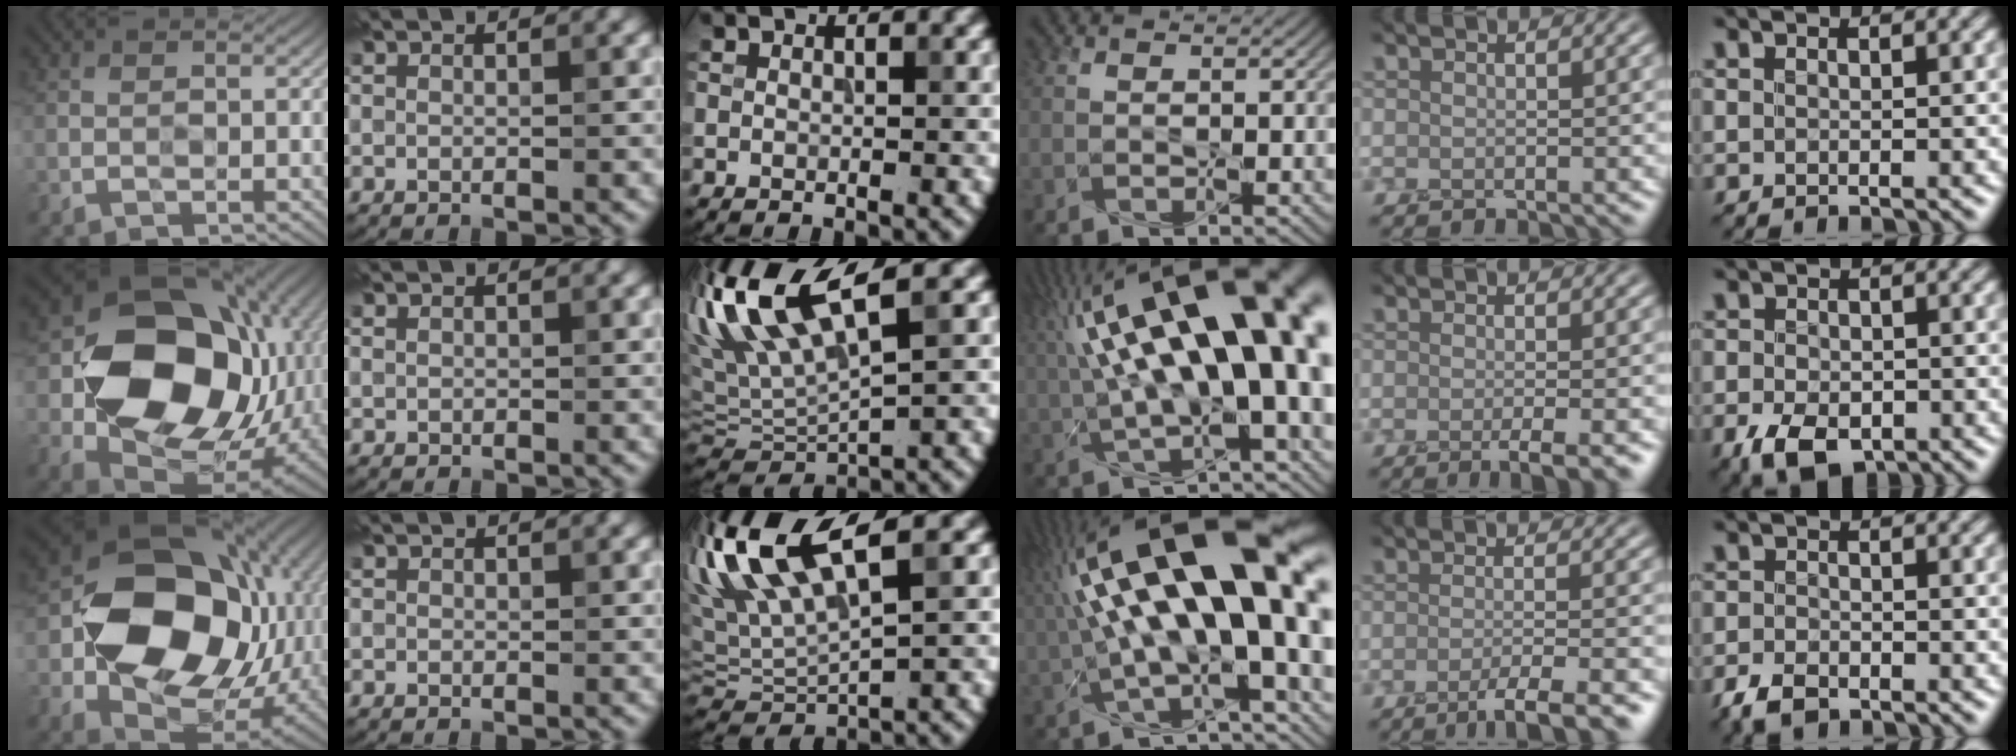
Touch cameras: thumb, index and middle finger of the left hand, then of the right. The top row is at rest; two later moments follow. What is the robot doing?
{"motion": "screw", "object": "dispenser bottle"}